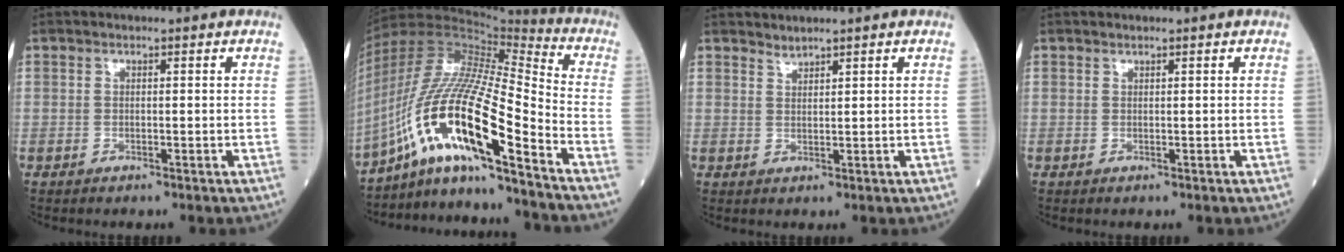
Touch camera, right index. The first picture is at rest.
{"total": 18.9, "force": [-10.8, 1.5, 15.4], "torque": [-0.323, -0.004, -0.196]}
{"total": 1.3, "force": [1.3, -0.2, -0.1], "torque": [-0.003, -0.001, 0.028]}
{"total": 0.0}